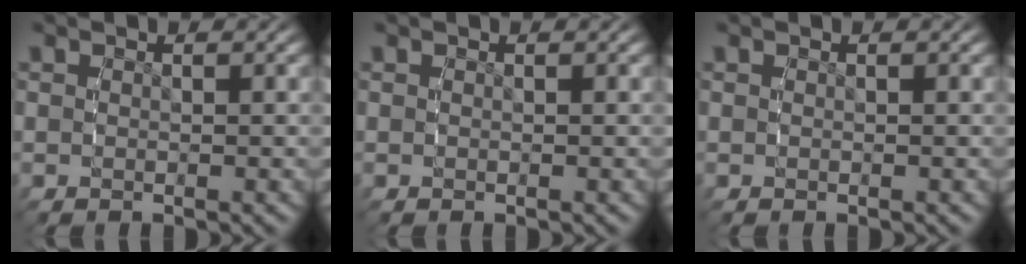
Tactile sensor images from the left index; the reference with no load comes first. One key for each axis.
{"total": 0.0}
{"total": 0.0}